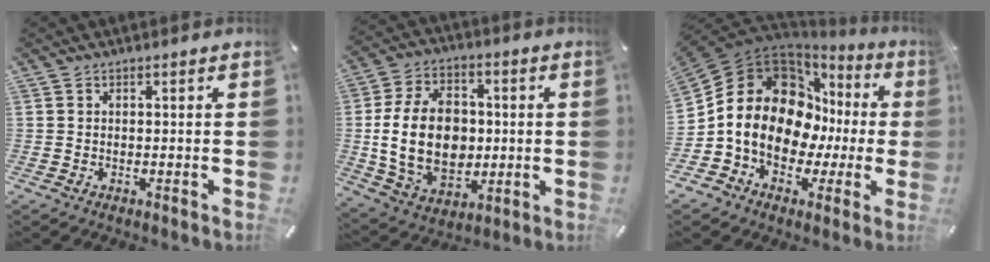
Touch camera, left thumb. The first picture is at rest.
{"total": 18.4, "force": [-0.3, 13.6, 12.4], "torque": [-0.257, 0.005, -0.004]}
{"total": 19.7, "force": [1.9, 16.0, 11.3], "torque": [-0.209, -0.028, 0.047]}